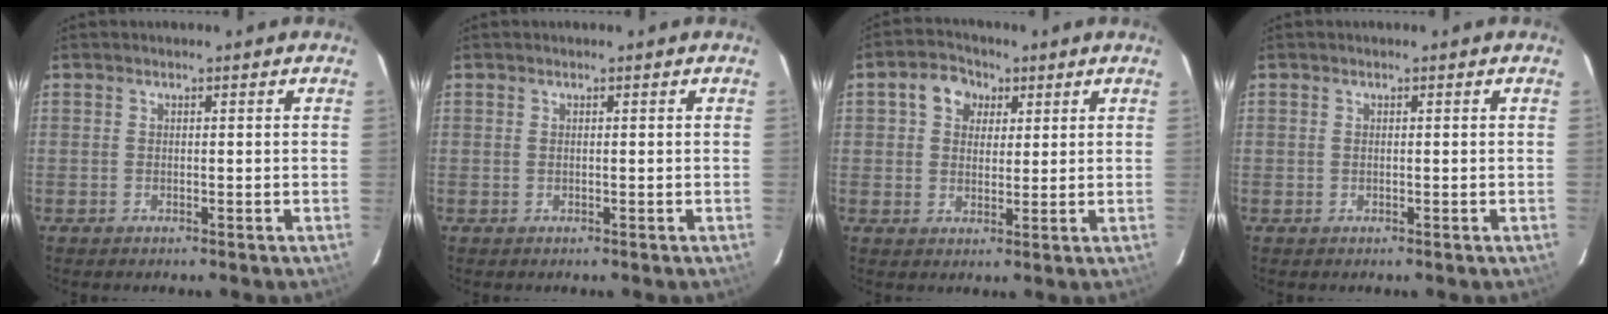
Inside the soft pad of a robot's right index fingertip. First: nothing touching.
{"total": 0.0}
{"total": 6.0, "force": [2.4, 4.9, 2.6], "torque": [-0.045, 0.020, 0.039]}
{"total": 0.0}